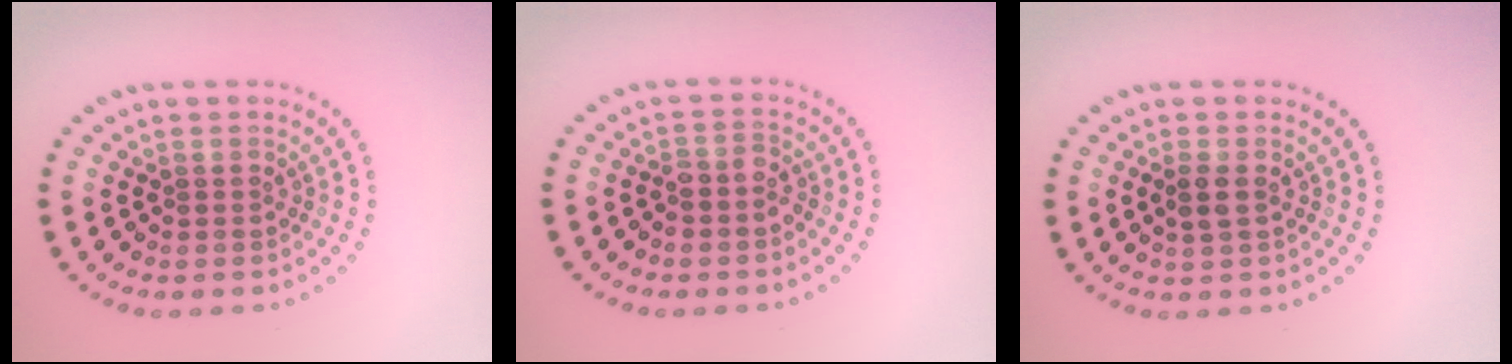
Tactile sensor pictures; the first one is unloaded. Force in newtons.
{"total": 1.7, "press": 1.4, "slide": 0.9}
{"total": 1.3, "press": 1.3, "slide": 0.3}